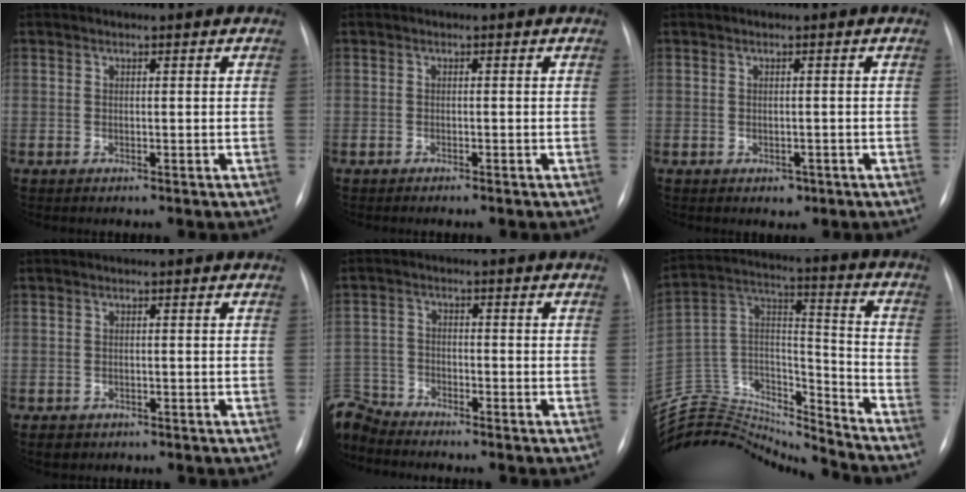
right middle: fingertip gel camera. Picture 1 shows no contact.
{"total": 1.1, "force": [-0.9, 0.0, 0.7], "torque": [-0.012, -0.002, -0.011]}
{"total": 1.5, "force": [-0.8, 1.2, 0.6], "torque": [-0.007, 0.002, -0.005]}
{"total": 2.0, "force": [-1.3, 1.4, 0.4], "torque": [-0.007, 0.001, -0.014]}
{"total": 7.1, "force": [-7.0, 1.0, 0.2], "torque": [-0.011, -0.003, -0.140]}
{"total": 23.7, "force": [-22.8, 4.0, 4.9], "torque": [-0.125, 0.039, -0.380]}